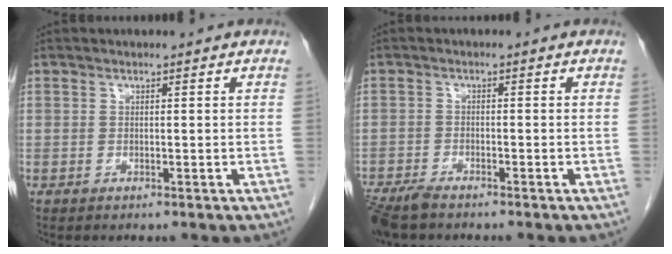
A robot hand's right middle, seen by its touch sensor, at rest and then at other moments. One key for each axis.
{"total": 5.0, "fx": -4.2, "fy": 1.1, "fz": 2.4, "tx": -0.045, "ty": -0.012, "tz": -0.076}